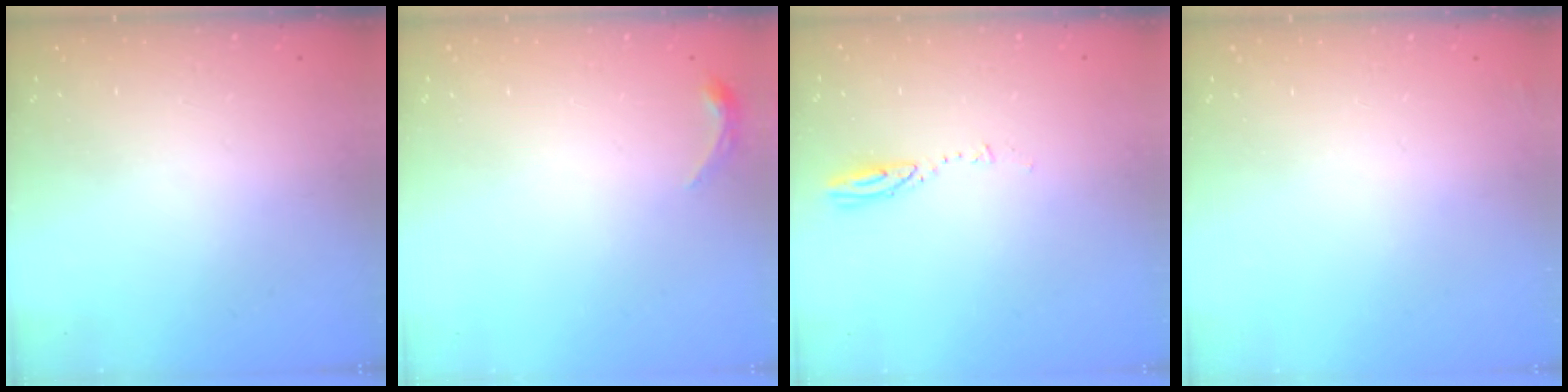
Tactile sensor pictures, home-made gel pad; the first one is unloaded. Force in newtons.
{"total": 3.4, "press": 3.3, "slide": 0.6}
{"total": 3.2, "press": 3.2, "slide": 0.3}
{"total": 2.3, "press": 2.2, "slide": 0.8}